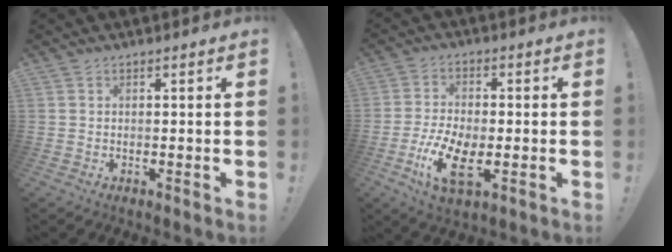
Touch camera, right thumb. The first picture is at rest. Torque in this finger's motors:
{"motor_torque": [-0.09, 0.45, 0.90, -0.21, 0.09]}